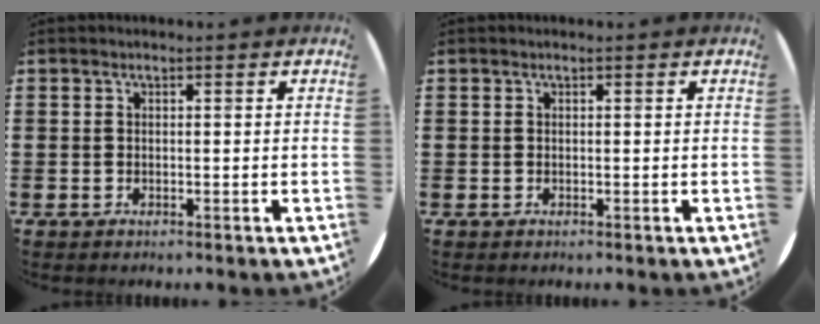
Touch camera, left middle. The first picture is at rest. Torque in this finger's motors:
{"motor_torque": [-0.06, 0.08, -0.05, 0.02]}